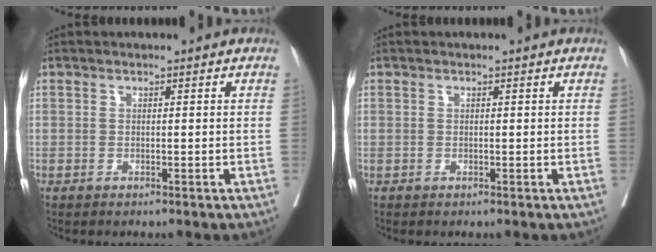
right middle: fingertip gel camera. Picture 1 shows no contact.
{"total": 0.0}